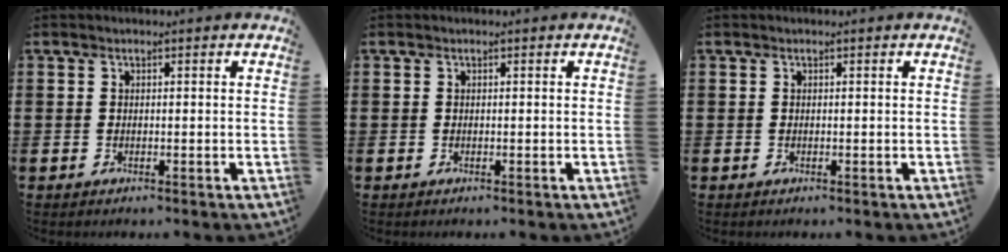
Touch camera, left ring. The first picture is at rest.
{"total": 0.0}
{"total": 0.0}